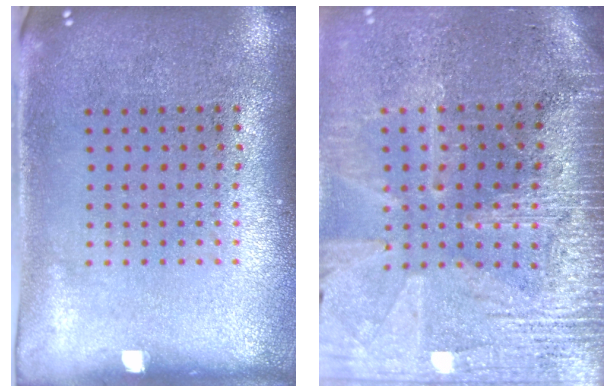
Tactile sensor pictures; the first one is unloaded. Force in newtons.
{"total": 3.6, "press": 3.3, "slide": 1.5}